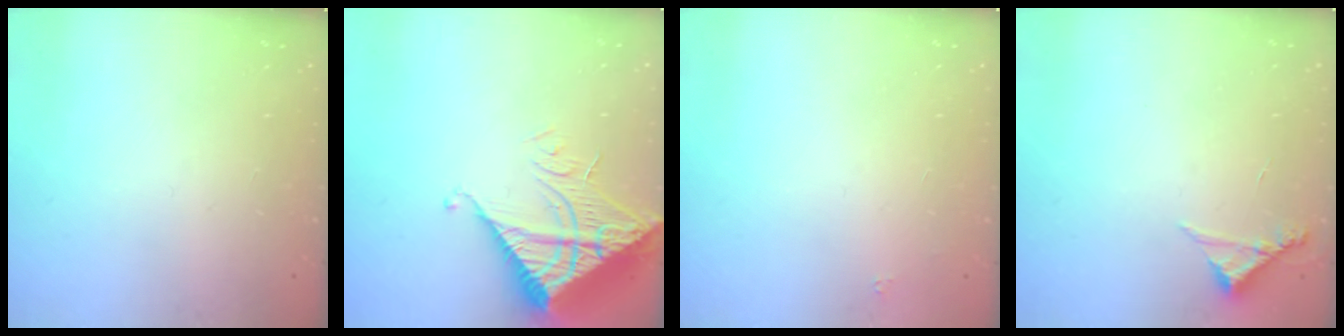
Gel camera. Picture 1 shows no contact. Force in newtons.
{"total": 11.5, "press": 11.5, "slide": 1.2}
{"total": 1.6, "press": 1.5, "slide": 0.2}
{"total": 4.5, "press": 4.5, "slide": 0.3}